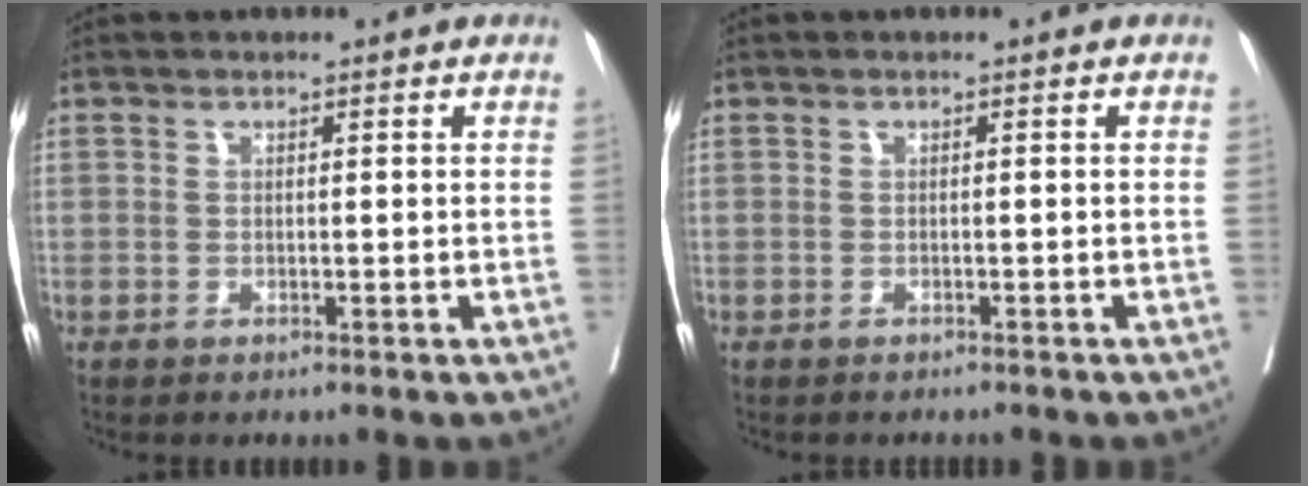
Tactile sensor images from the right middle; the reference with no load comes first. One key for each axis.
{"total": 1.7, "fx": -1.5, "fy": 0.5, "fz": 0.4, "tx": -0.011, "ty": -0.003, "tz": -0.021}